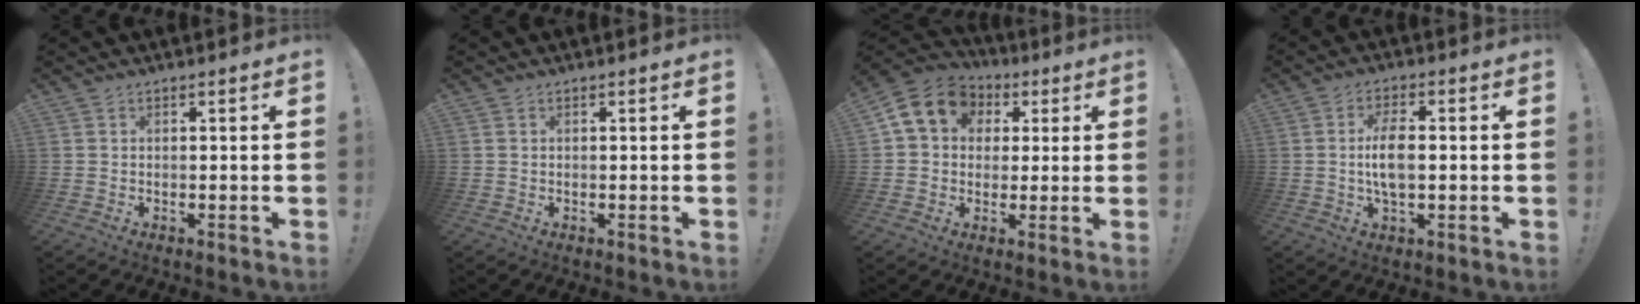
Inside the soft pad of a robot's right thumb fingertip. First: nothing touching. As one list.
[{"total": 0.0}, {"total": 12.2, "force": [3.8, 9.9, 6.0], "torque": [-0.083, -0.005, 0.077]}, {"total": 7.6, "force": [-0.3, 3.3, 6.9], "torque": [-0.131, -0.001, -0.010]}]